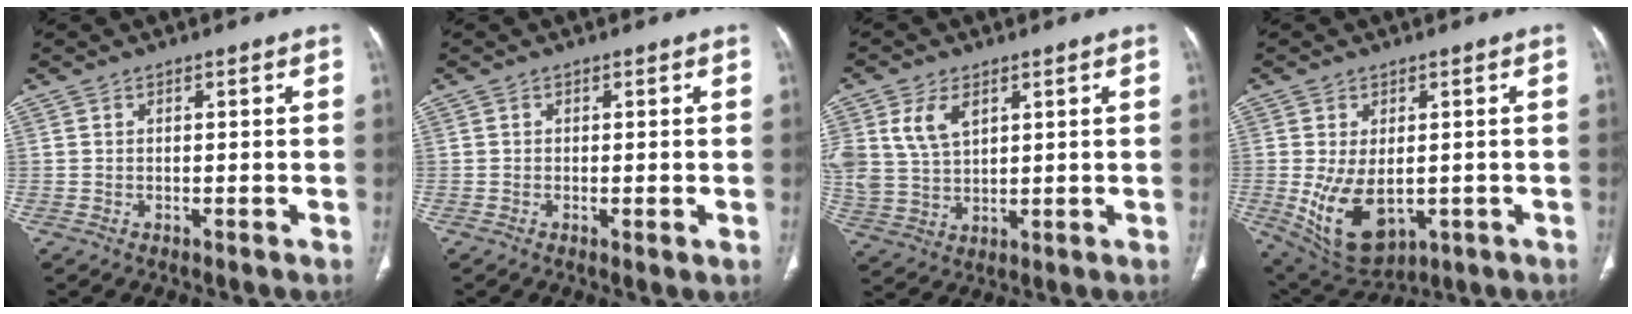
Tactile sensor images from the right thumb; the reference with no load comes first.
{"total": 1.2, "force": [-0.3, 0.3, 1.2], "torque": [-0.024, -0.006, -0.006]}
{"total": 8.7, "force": [3.7, 5.4, 5.6], "torque": [-0.109, -0.008, 0.084]}
{"total": 11.8, "force": [-1.8, 7.1, 9.2], "torque": [-0.155, -0.013, -0.005]}